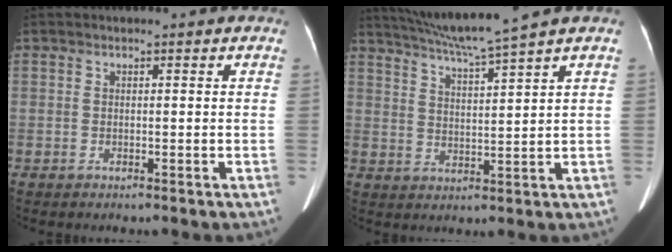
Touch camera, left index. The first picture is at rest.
{"total": 8.2, "force": [7.1, -2.1, 3.7], "torque": [-0.066, -0.002, 0.130]}